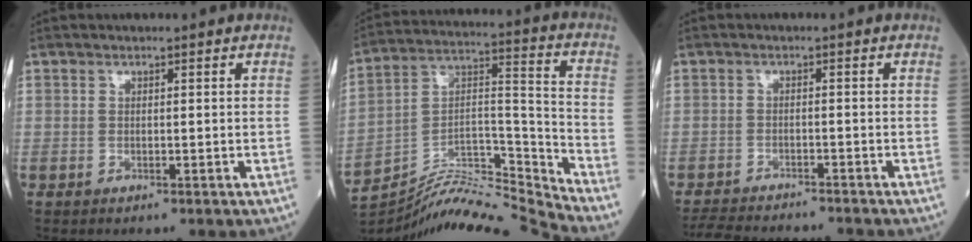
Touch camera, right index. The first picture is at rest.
{"total": 16.9, "force": [-16.5, -2.3, 3.2], "torque": [-0.061, 0.045, -0.285]}
{"total": 8.8, "force": [-8.3, 1.1, 2.6], "torque": [-0.044, -0.010, -0.127]}